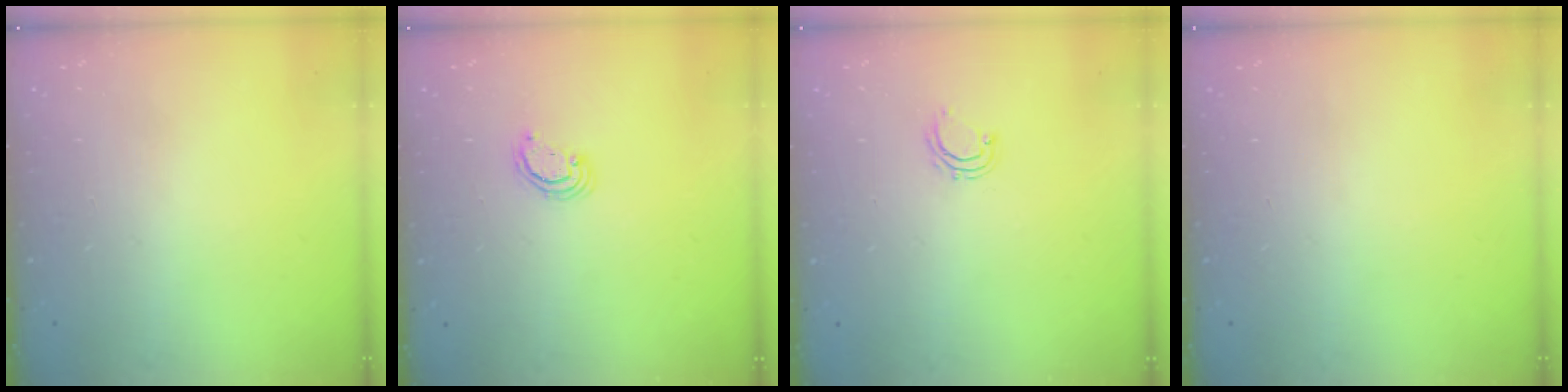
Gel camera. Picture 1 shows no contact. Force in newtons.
{"total": 2.6, "press": 2.5, "slide": 0.3}
{"total": 5.2, "press": 5.1, "slide": 1.0}
{"total": 0.0}